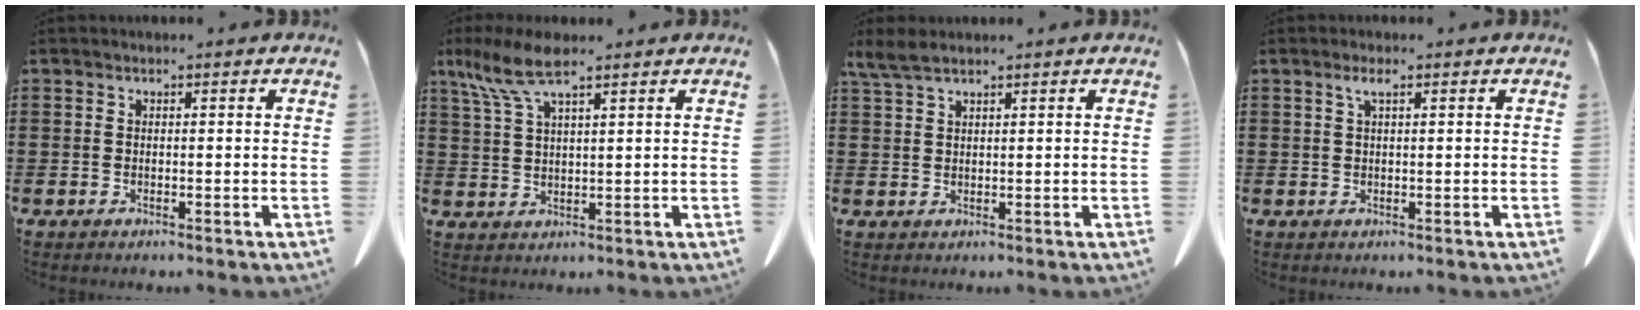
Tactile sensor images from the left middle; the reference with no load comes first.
{"total": 7.2, "force": [4.7, 1.7, 5.2], "torque": [-0.120, -0.005, 0.083]}
{"total": 2.8, "force": [2.0, 0.6, 1.9], "torque": [-0.042, 0.000, 0.038]}
{"total": 0.6, "force": [0.3, 0.1, 0.6], "torque": [-0.012, 0.000, 0.006]}